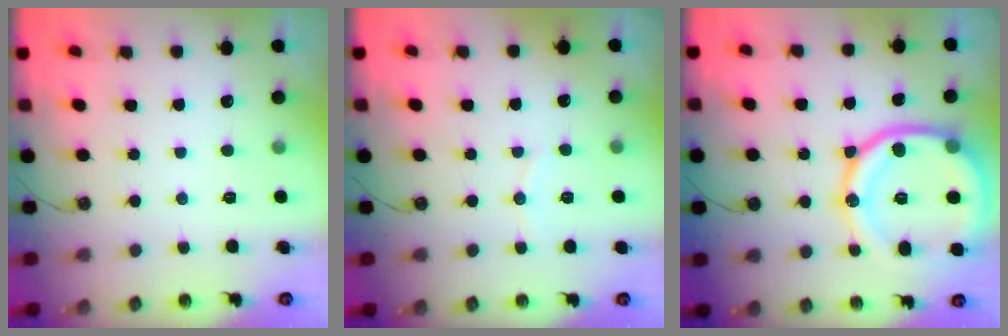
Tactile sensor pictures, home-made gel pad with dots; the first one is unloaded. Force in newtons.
{"total": 3.8, "press": 3.8, "slide": 0.2}
{"total": 21.9, "press": 21.8, "slide": 2.5}